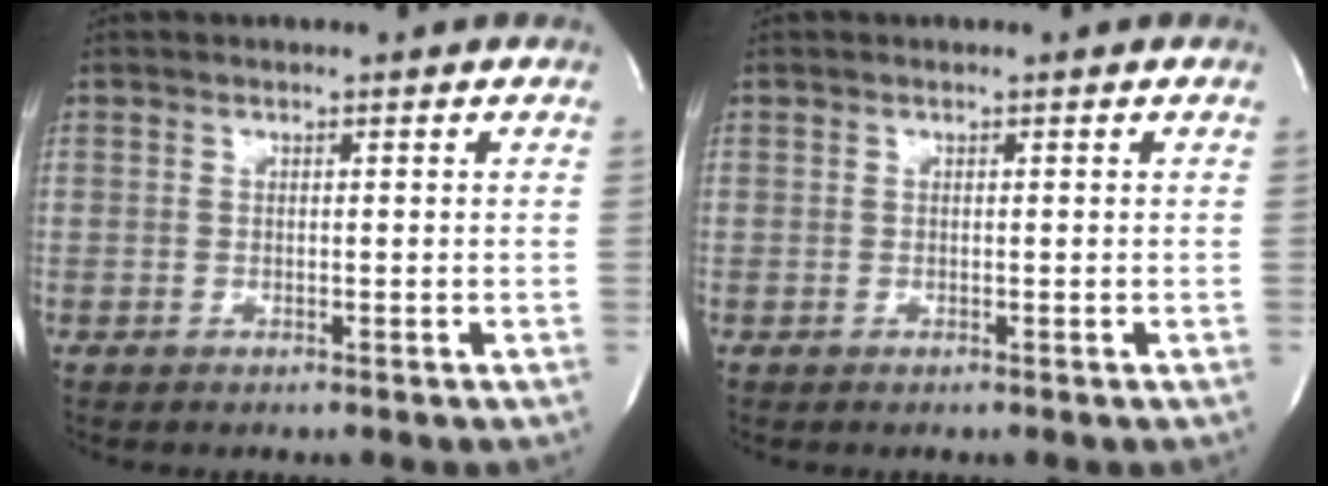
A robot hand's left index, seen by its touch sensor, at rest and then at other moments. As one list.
[{"total": 0.0}]